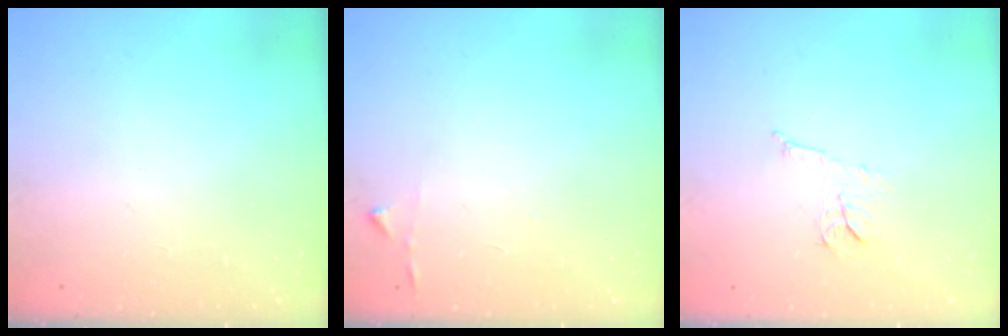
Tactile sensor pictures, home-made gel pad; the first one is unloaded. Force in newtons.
{"total": 2.9, "press": 2.9, "slide": 0.3}
{"total": 6.0, "press": 6.0, "slide": 0.5}